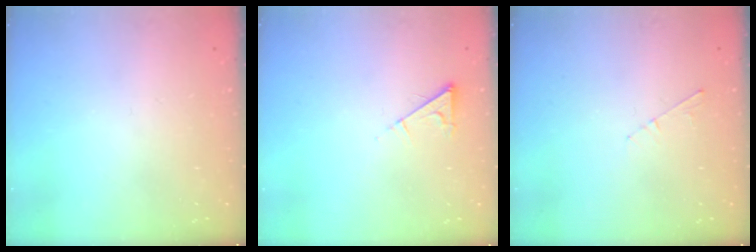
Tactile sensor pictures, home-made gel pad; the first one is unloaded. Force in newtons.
{"total": 5.8, "press": 5.8, "slide": 0.8}
{"total": 2.8, "press": 2.8, "slide": 0.4}